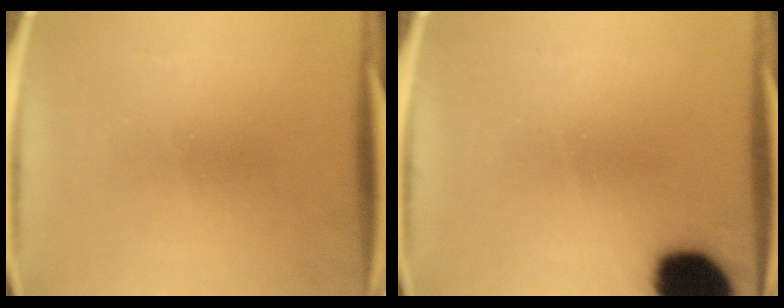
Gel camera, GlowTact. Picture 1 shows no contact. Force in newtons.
{"total": 17.2}